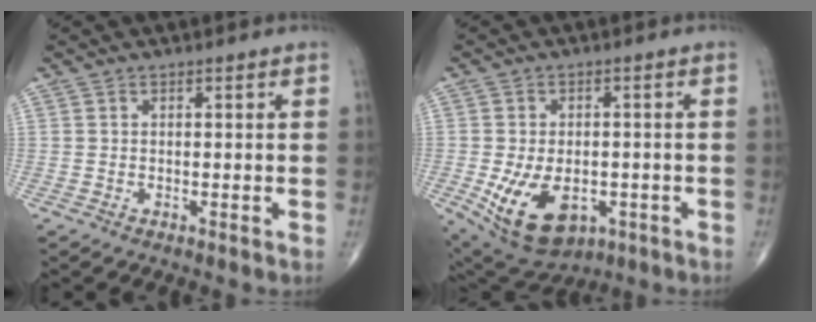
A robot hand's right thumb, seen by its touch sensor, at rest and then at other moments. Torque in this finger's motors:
{"motor_torque": [-0.22, 0.64, 0.54, 0.13, 0.10]}